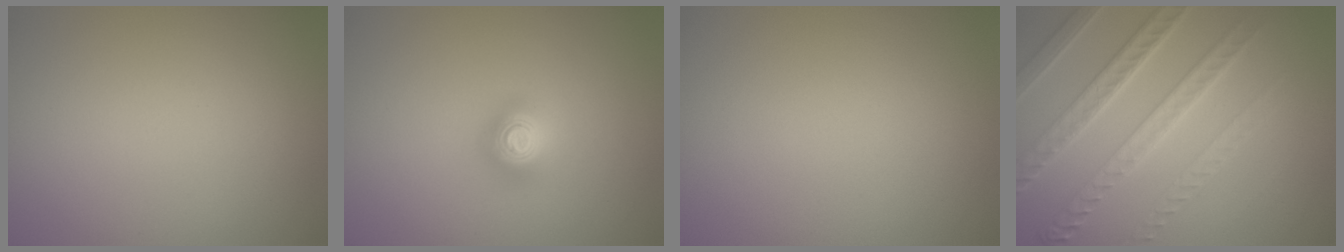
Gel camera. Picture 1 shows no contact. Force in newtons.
{"total": 2.0, "press": 2.0, "slide": 0.1}
{"total": 0.0}
{"total": 5.1, "press": 4.9, "slide": 1.7}